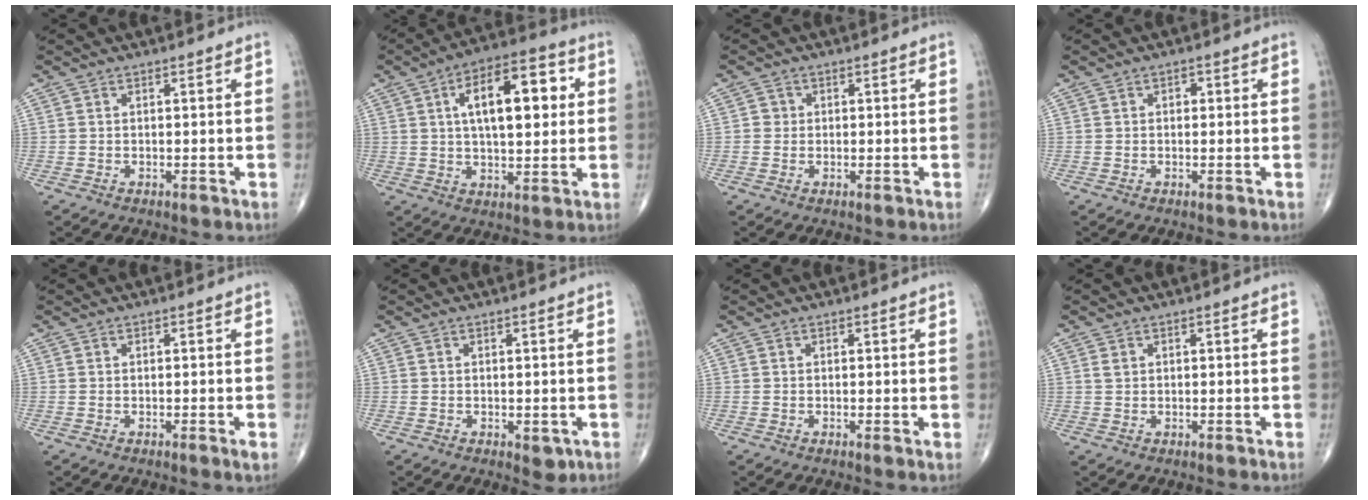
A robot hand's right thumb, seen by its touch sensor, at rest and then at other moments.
{"total": 16.5, "force": [3.8, 7.4, 14.2], "torque": [-0.198, 0.012, 0.054]}
{"total": 1.5, "force": [0.1, 1.5, 0.3], "torque": [0.003, 0.004, -0.001]}
{"total": 1.0, "force": [0.1, 0.8, 0.6], "torque": [-0.001, 0.003, -0.002]}
{"total": 1.1, "force": [-0.3, 0.0, 1.0], "torque": [-0.018, -0.004, -0.004]}
{"total": 2.2, "force": [-0.6, 1.3, 1.7], "torque": [-0.011, -0.002, -0.004]}
{"total": 0.8, "force": [0.0, 0.1, 0.8], "torque": [-0.018, -0.004, -0.002]}
{"total": 1.1, "force": [0.5, 0.9, 0.6], "torque": [-0.009, 0.001, 0.010]}